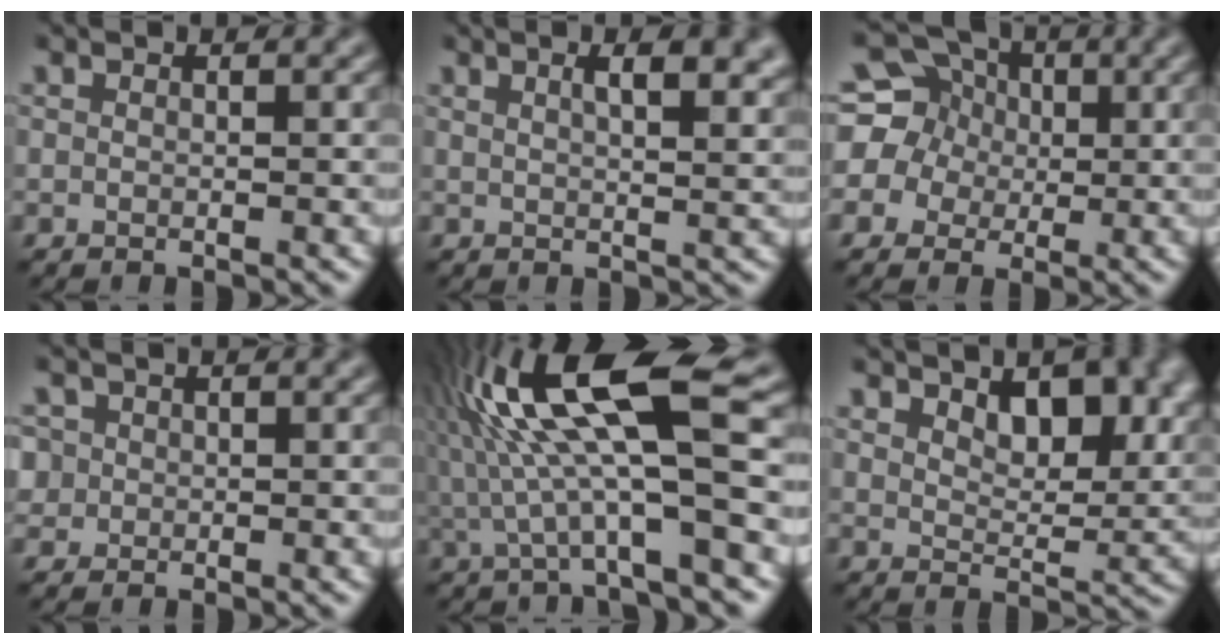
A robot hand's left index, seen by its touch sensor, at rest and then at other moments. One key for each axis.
{"total": 6.6, "fx": 3.1, "fy": 2.9, "fz": 5.1, "tx": -0.034, "ty": 0.027, "tz": 0.020}
{"total": 9.4, "fx": 2.3, "fy": 8.4, "fz": 3.5, "tx": -0.097, "ty": 0.040, "tz": 0.026}
{"total": 2.3, "fx": 0.5, "fy": 2.2, "fz": 0.6, "tx": -0.015, "ty": 0.007, "tz": 0.012}
{"total": 12.0, "fx": 1.1, "fy": 2.6, "fz": 11.7, "tx": -0.224, "ty": 0.020, "tz": 0.021}
{"total": 6.2, "fx": 3.3, "fy": 3.2, "fz": 4.2, "tx": -0.070, "ty": -0.010, "tz": 0.051}